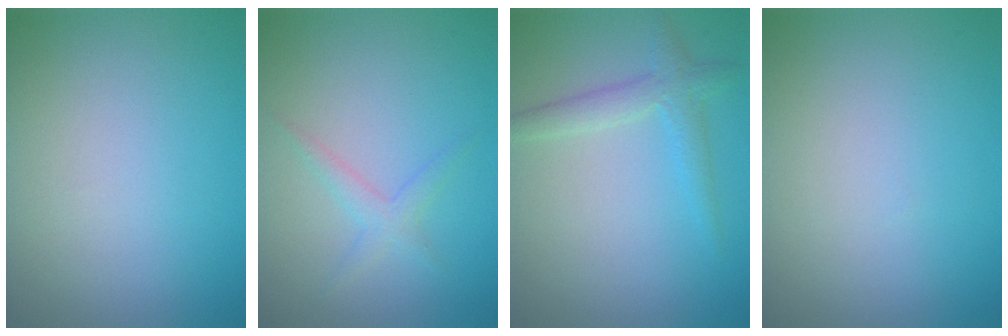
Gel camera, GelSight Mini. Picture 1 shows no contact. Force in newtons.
{"total": 1.6, "press": 1.6, "slide": 0.1}
{"total": 2.3, "press": 2.3, "slide": 0.0}
{"total": 0.0}